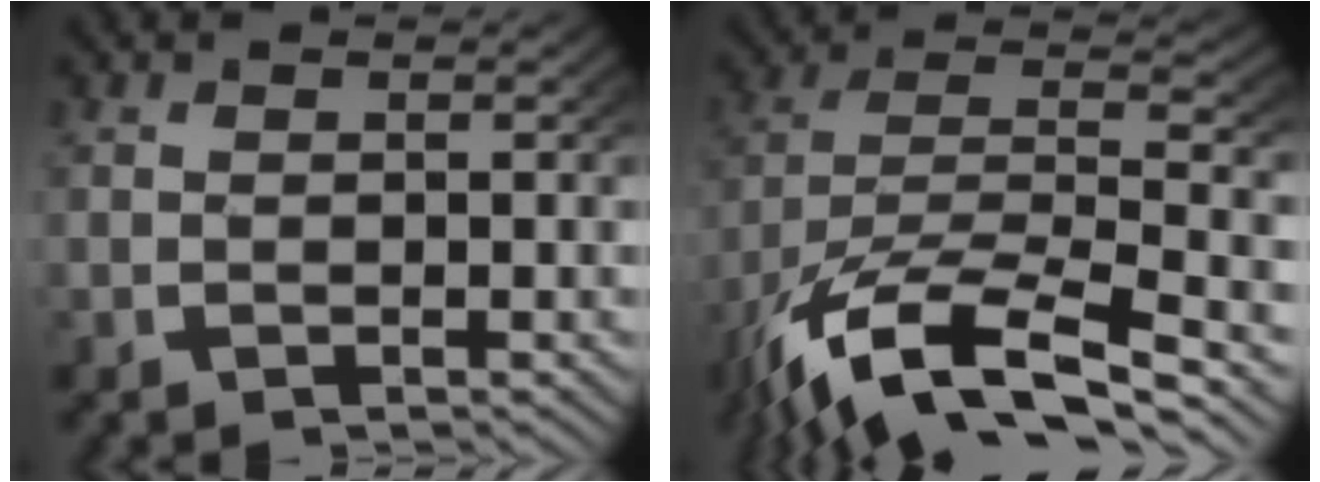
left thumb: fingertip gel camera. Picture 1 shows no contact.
{"total": 12.1, "force": [-4.9, 6.7, 8.8], "torque": [-0.202, -0.046, -0.051]}